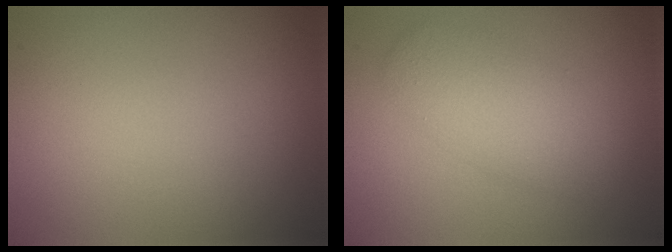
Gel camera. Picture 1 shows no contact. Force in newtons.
{"total": 4.0, "press": 4.0, "slide": 0.2}